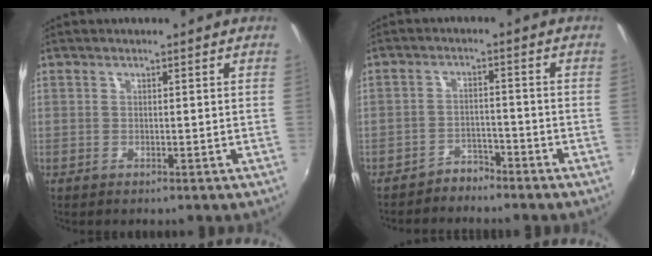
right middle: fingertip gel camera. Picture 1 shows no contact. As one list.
[{"total": 3.7, "force": [-3.4, 1.4, 0.5], "torque": [-0.021, 0.008, -0.053]}]